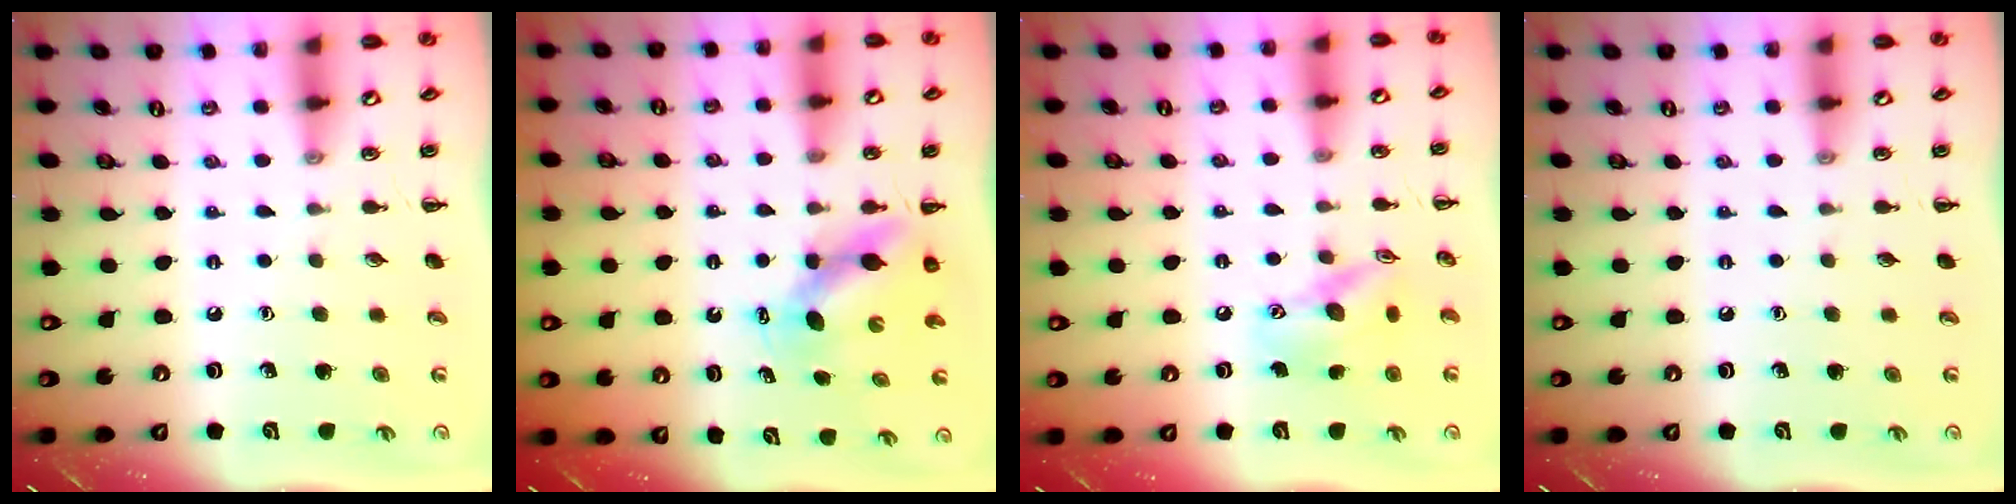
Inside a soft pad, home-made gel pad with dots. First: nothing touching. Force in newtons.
{"total": 6.9, "press": 6.9, "slide": 0.4}
{"total": 13.2, "press": 13.0, "slide": 2.0}
{"total": 0.0}